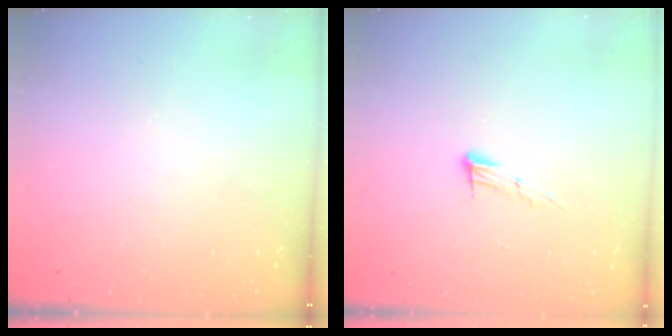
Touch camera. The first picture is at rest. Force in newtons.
{"total": 8.5, "press": 8.4, "slide": 1.5}